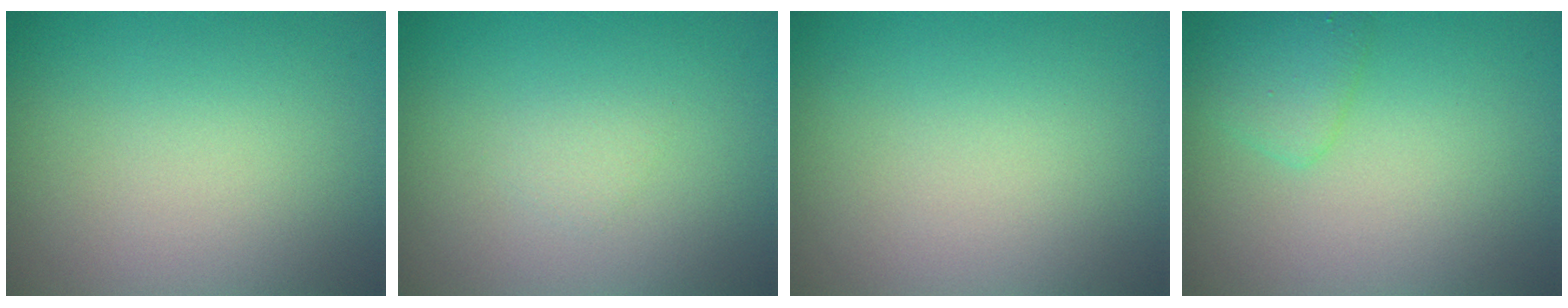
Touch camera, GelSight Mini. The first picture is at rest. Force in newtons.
{"total": 0.8, "press": 0.8, "slide": 0.1}
{"total": 0.0}
{"total": 1.8, "press": 1.8, "slide": 0.2}